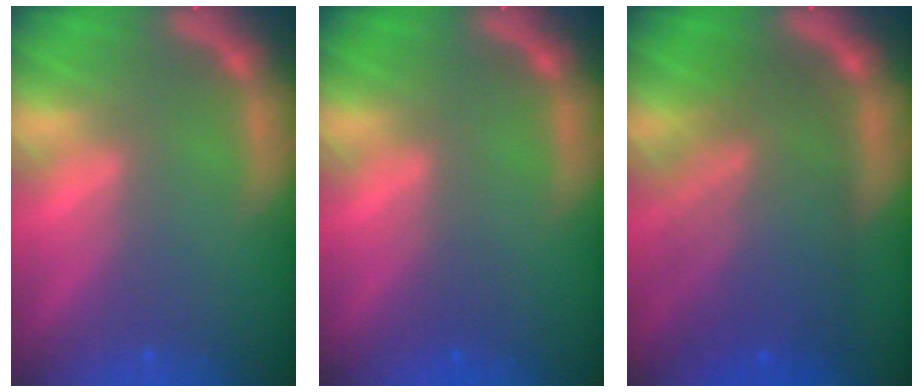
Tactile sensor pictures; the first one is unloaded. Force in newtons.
{"total": 0.9}
{"total": 9.5}